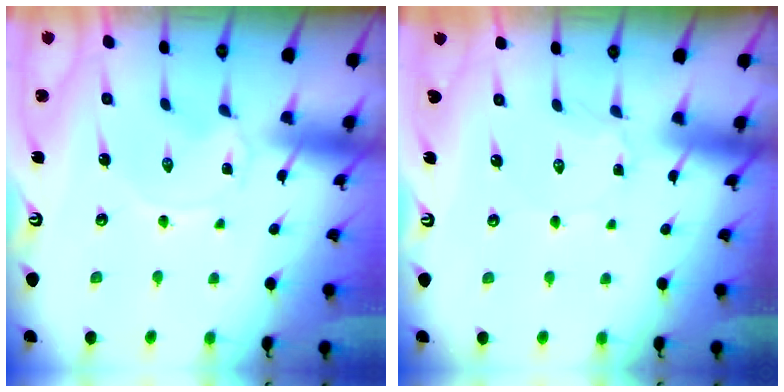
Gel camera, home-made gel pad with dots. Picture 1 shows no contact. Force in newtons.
{"total": 1.6, "press": 1.6, "slide": 0.2}